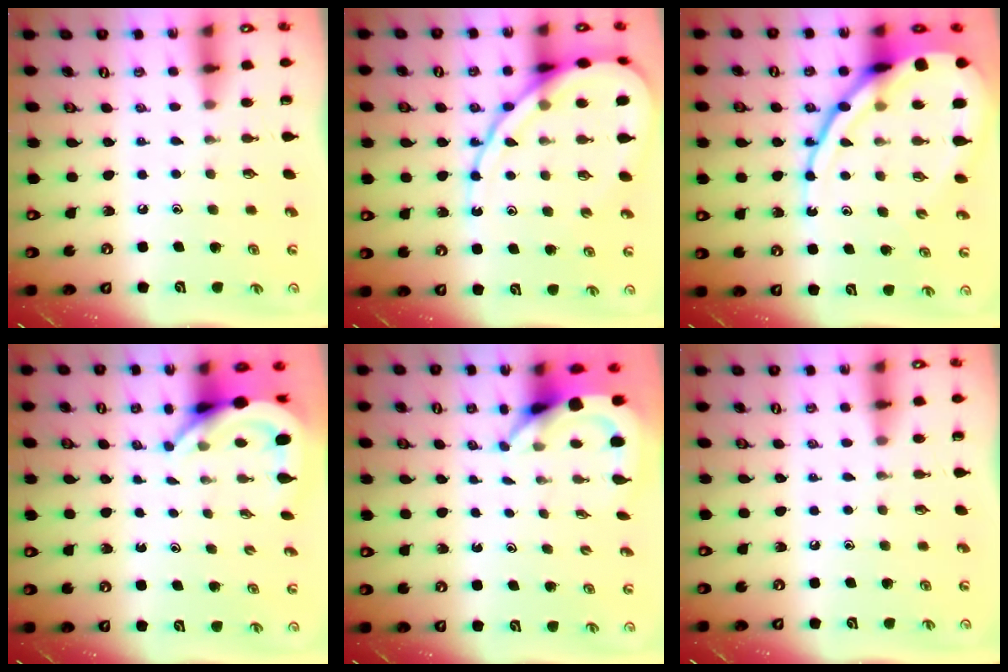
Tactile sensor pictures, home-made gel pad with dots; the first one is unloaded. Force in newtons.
{"total": 15.5, "press": 15.4, "slide": 1.5}
{"total": 19.1, "press": 18.9, "slide": 2.0}
{"total": 5.6, "press": 5.6, "slide": 0.7}
{"total": 4.4, "press": 4.3, "slide": 0.5}
{"total": 0.0}